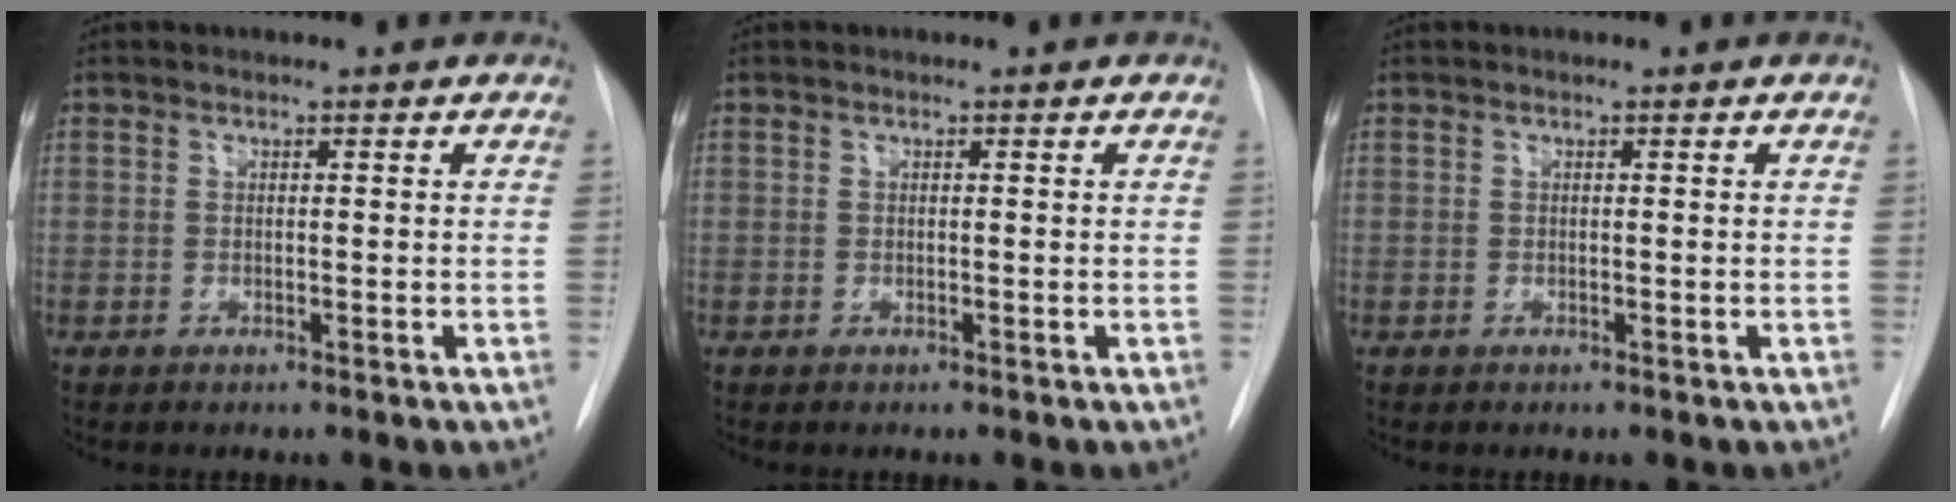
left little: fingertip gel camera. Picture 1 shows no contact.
{"total": 0.0}
{"total": 0.0}